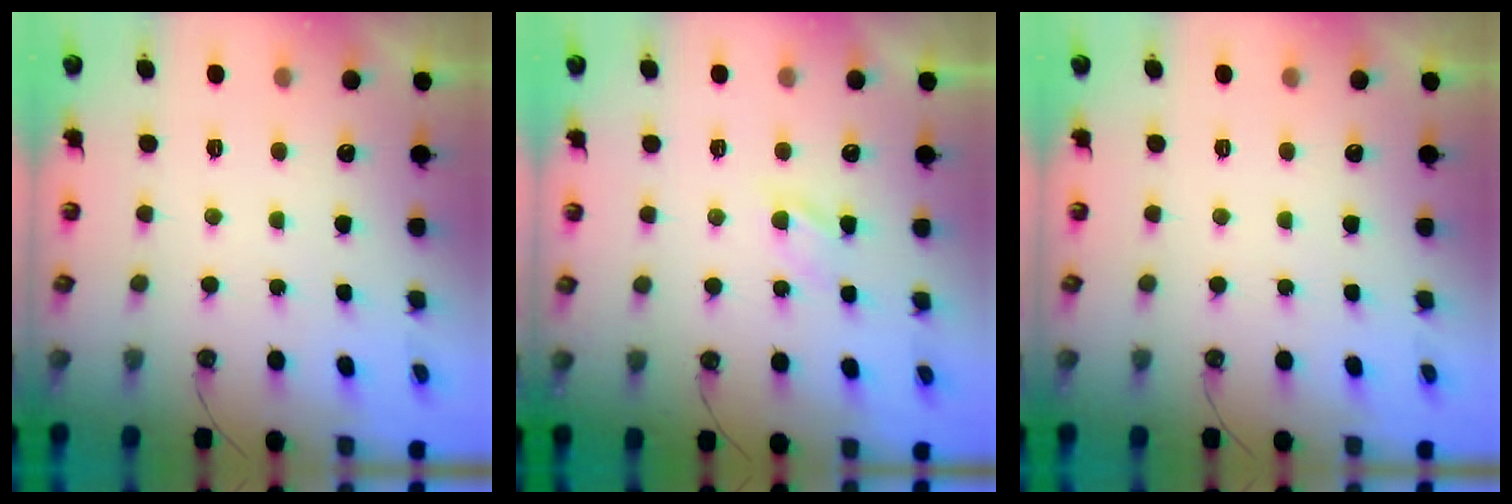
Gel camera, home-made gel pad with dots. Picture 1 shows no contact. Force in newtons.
{"total": 2.8, "press": 2.7, "slide": 0.4}
{"total": 0.0}